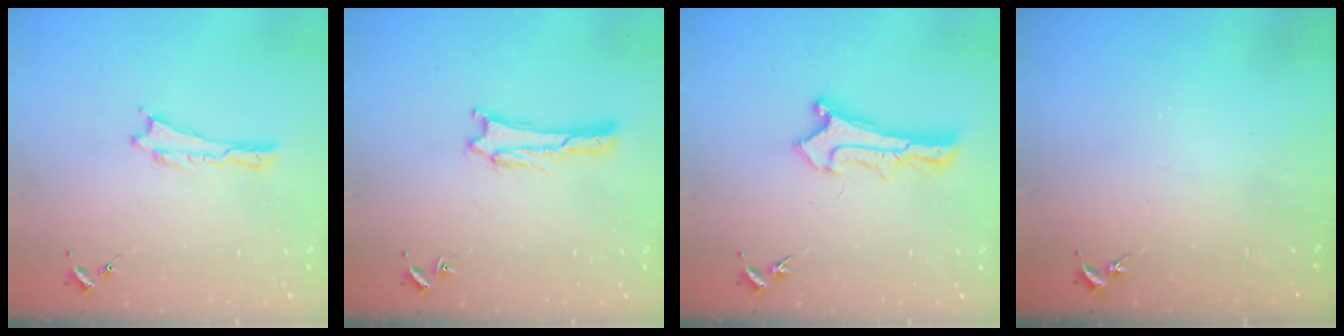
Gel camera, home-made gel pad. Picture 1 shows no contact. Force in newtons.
{"total": 1.9, "press": 1.9, "slide": 0.1}
{"total": 1.1, "press": 1.1, "slide": 0.1}
{"total": 0.0}